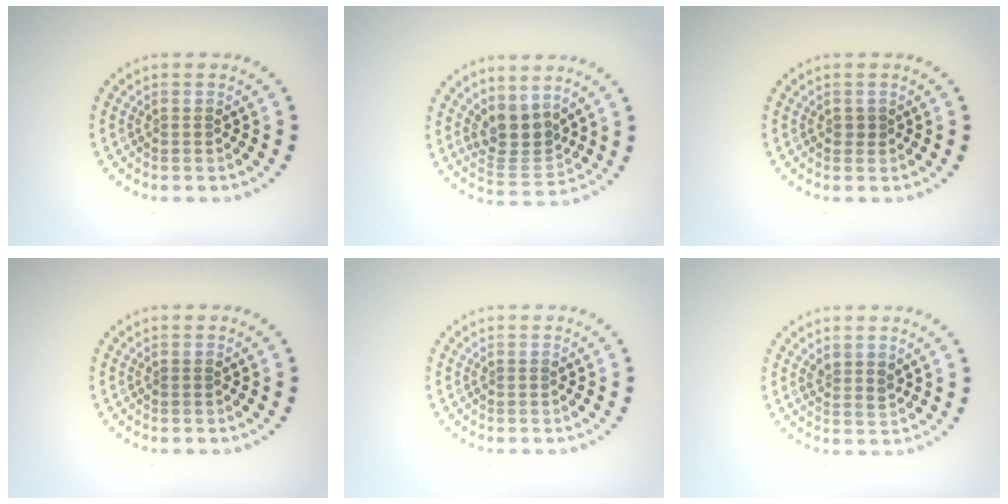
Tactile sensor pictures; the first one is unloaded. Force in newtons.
{"total": 3.6, "press": 2.9, "slide": 2.1}
{"total": 0.7, "press": 0.7, "slide": 0.1}
{"total": 0.0}
{"total": 0.0}
{"total": 1.4, "press": 1.2, "slide": 0.8}